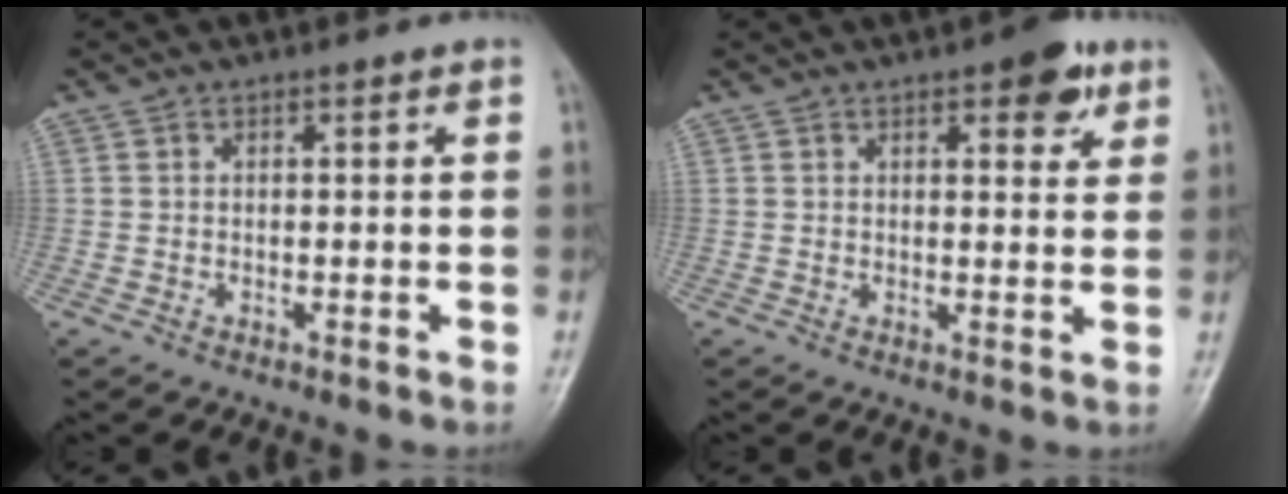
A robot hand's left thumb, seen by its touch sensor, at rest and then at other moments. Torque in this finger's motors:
{"motor_torque": [0.67, 0.46, 0.53, -0.29, 0.01]}